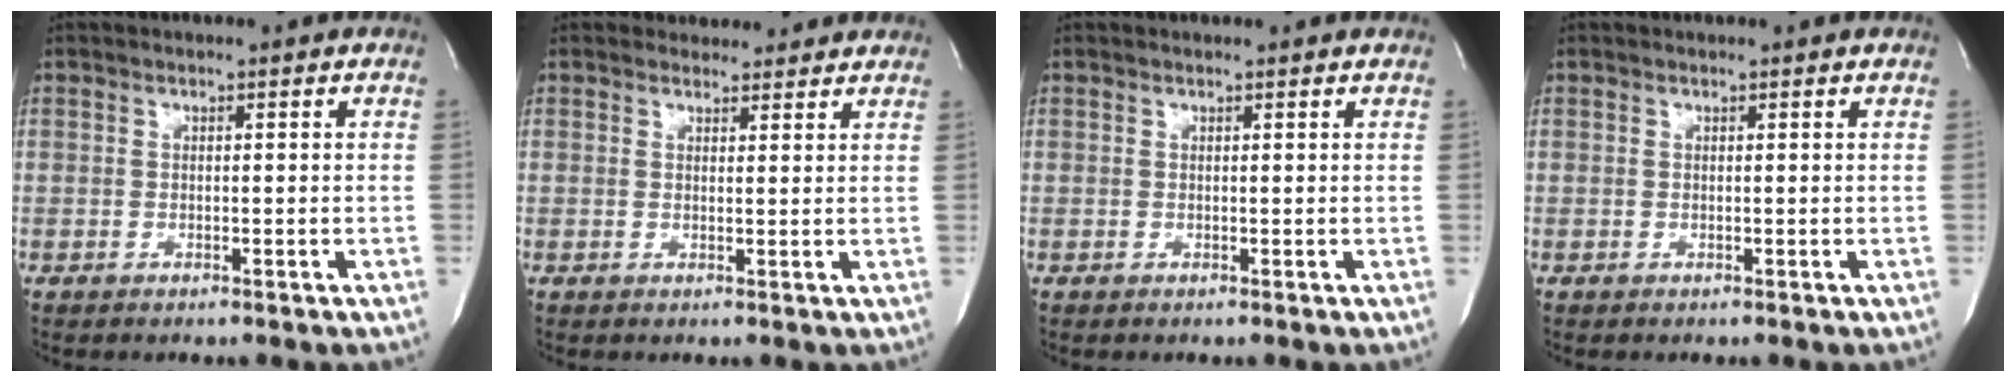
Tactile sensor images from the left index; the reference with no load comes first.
{"total": 4.5, "force": [4.2, 1.6, 0.3], "torque": [-0.001, 0.006, 0.045]}
{"total": 2.7, "force": [2.6, 0.3, 0.6], "torque": [-0.013, 0.016, 0.025]}
{"total": 1.6, "force": [1.6, 0.1, 0.3], "torque": [-0.012, 0.012, 0.016]}